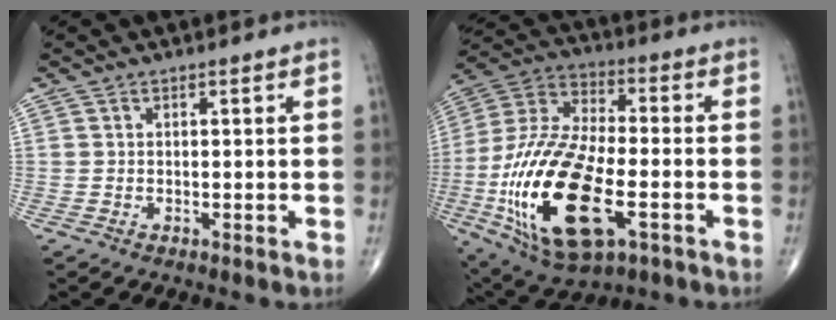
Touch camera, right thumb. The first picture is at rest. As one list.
[{"total": 26.3, "force": [-7.4, 12.0, 22.2], "torque": [-0.478, 0.003, -0.119]}]